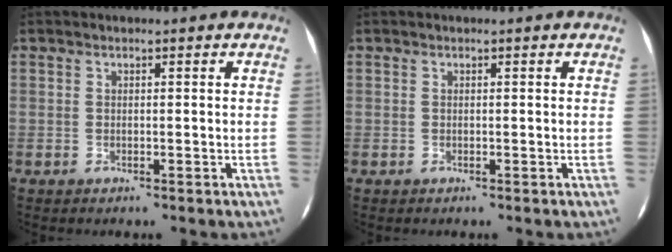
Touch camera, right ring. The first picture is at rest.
{"total": 0.0}